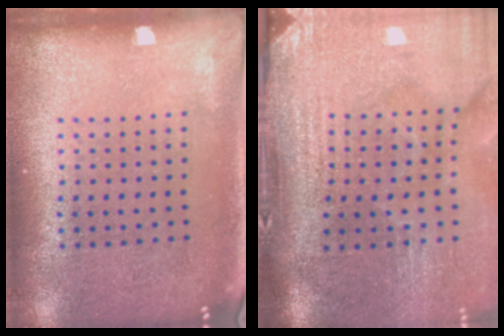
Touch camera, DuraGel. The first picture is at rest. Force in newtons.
{"total": 4.7, "press": 3.9, "slide": 2.5}